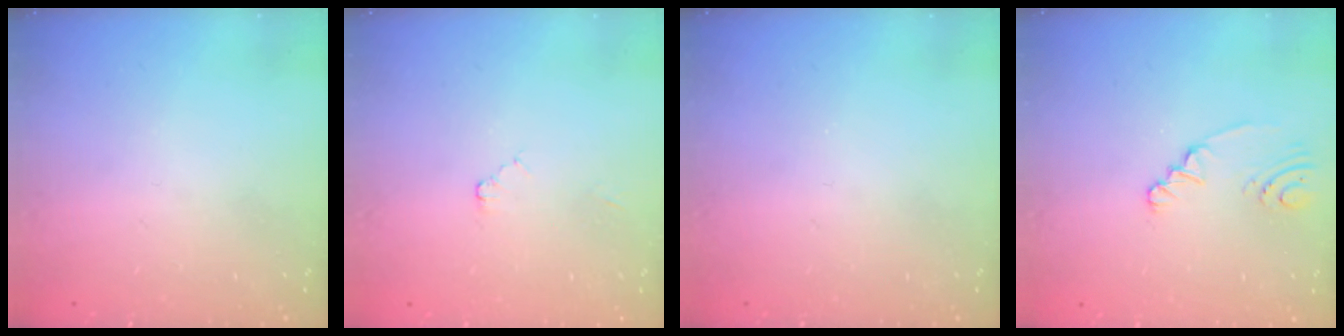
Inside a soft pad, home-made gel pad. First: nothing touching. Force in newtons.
{"total": 2.4, "press": 2.4, "slide": 0.4}
{"total": 0.0}
{"total": 2.6, "press": 2.6, "slide": 0.6}